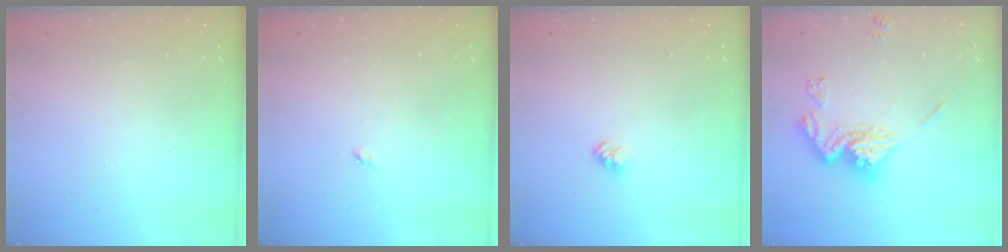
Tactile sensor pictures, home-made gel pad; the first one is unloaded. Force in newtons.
{"total": 2.8, "press": 2.8, "slide": 0.4}
{"total": 2.8, "press": 2.8, "slide": 0.4}
{"total": 15.2, "press": 15.2, "slide": 1.5}